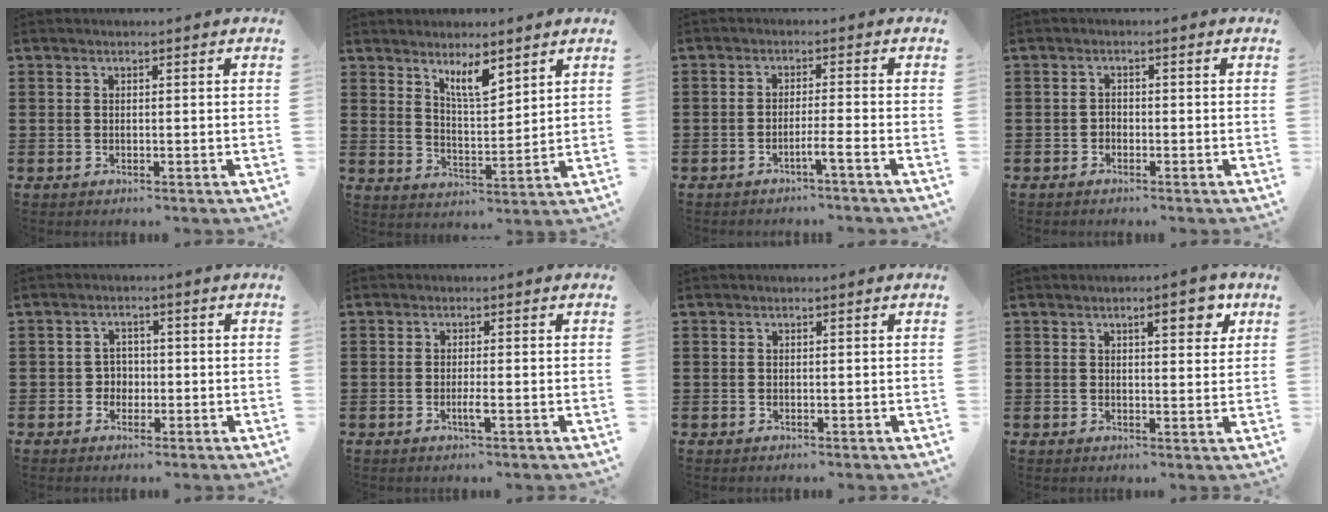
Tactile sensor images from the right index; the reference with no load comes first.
{"total": 5.9, "force": [4.5, 1.4, 3.5], "torque": [-0.065, -0.014, 0.076]}
{"total": 2.6, "force": [-1.8, -0.4, 1.7], "torque": [-0.030, -0.001, -0.035]}
{"total": 1.0, "force": [-0.8, 0.6, 0.2], "torque": [-0.007, 0.001, -0.017]}
{"total": 2.2, "force": [-0.6, 2.0, 0.7], "torque": [-0.021, 0.004, -0.015]}
{"total": 2.0, "force": [-0.8, 0.1, 1.8], "torque": [-0.031, -0.001, -0.015]}
{"total": 0.0}
{"total": 4.8, "force": [2.5, 1.4, 3.9], "torque": [-0.050, -0.004, 0.033]}